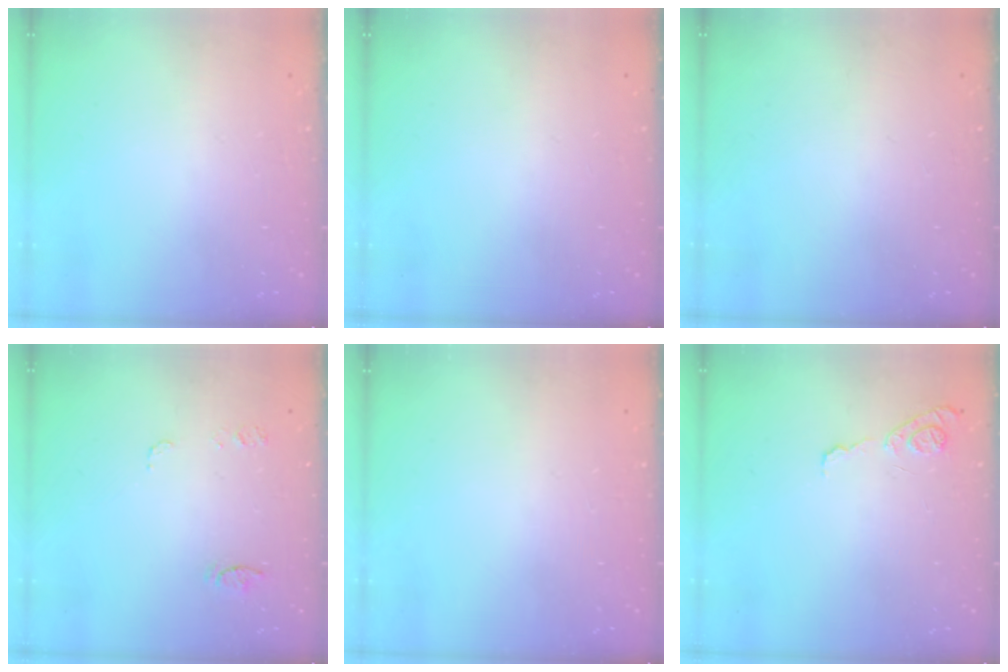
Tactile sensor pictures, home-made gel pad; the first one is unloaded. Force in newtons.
{"total": 0.0}
{"total": 0.0}
{"total": 6.9, "press": 6.9, "slide": 0.5}
{"total": 0.0}
{"total": 7.6, "press": 7.5, "slide": 0.8}